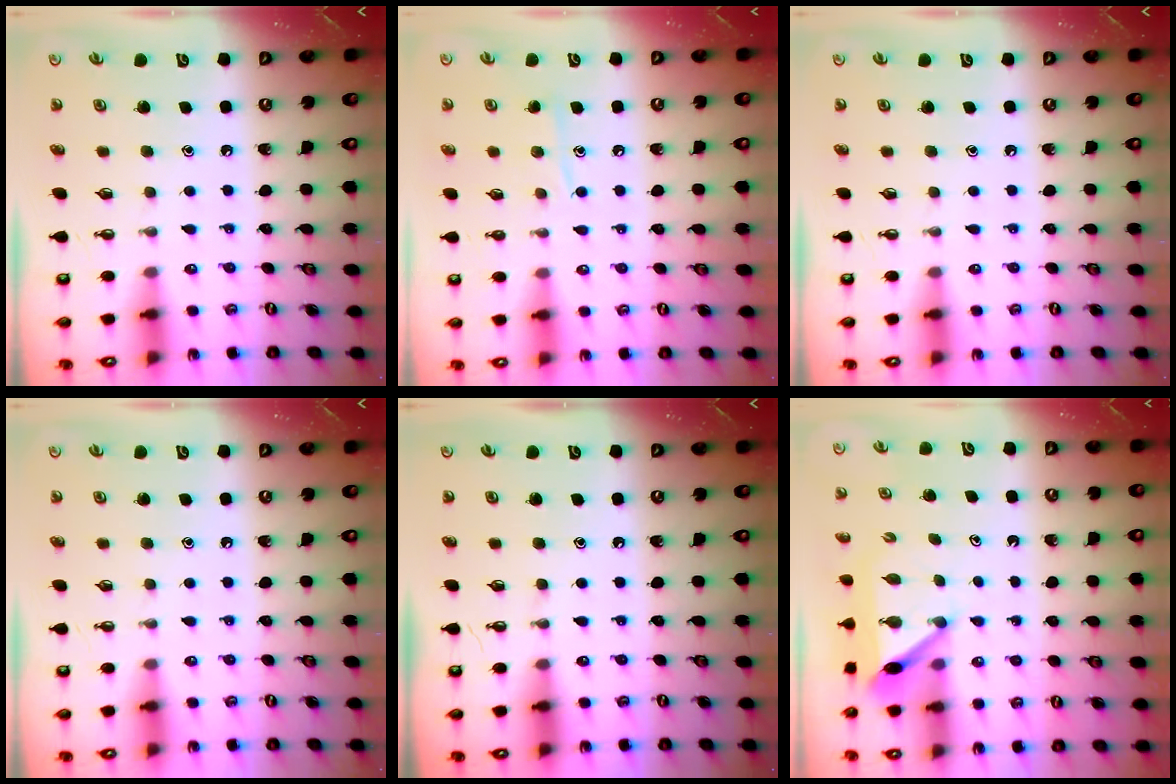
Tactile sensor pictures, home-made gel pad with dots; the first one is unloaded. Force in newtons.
{"total": 6.9, "press": 6.8, "slide": 0.8}
{"total": 0.0}
{"total": 0.0}
{"total": 0.0}
{"total": 6.1, "press": 6.1, "slide": 0.2}